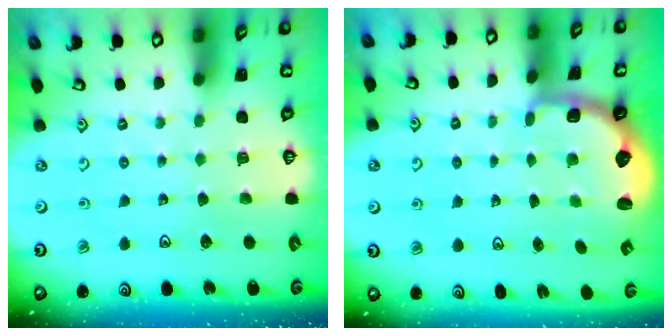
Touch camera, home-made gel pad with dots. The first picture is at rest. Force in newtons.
{"total": 2.6, "press": 2.0, "slide": 1.7}